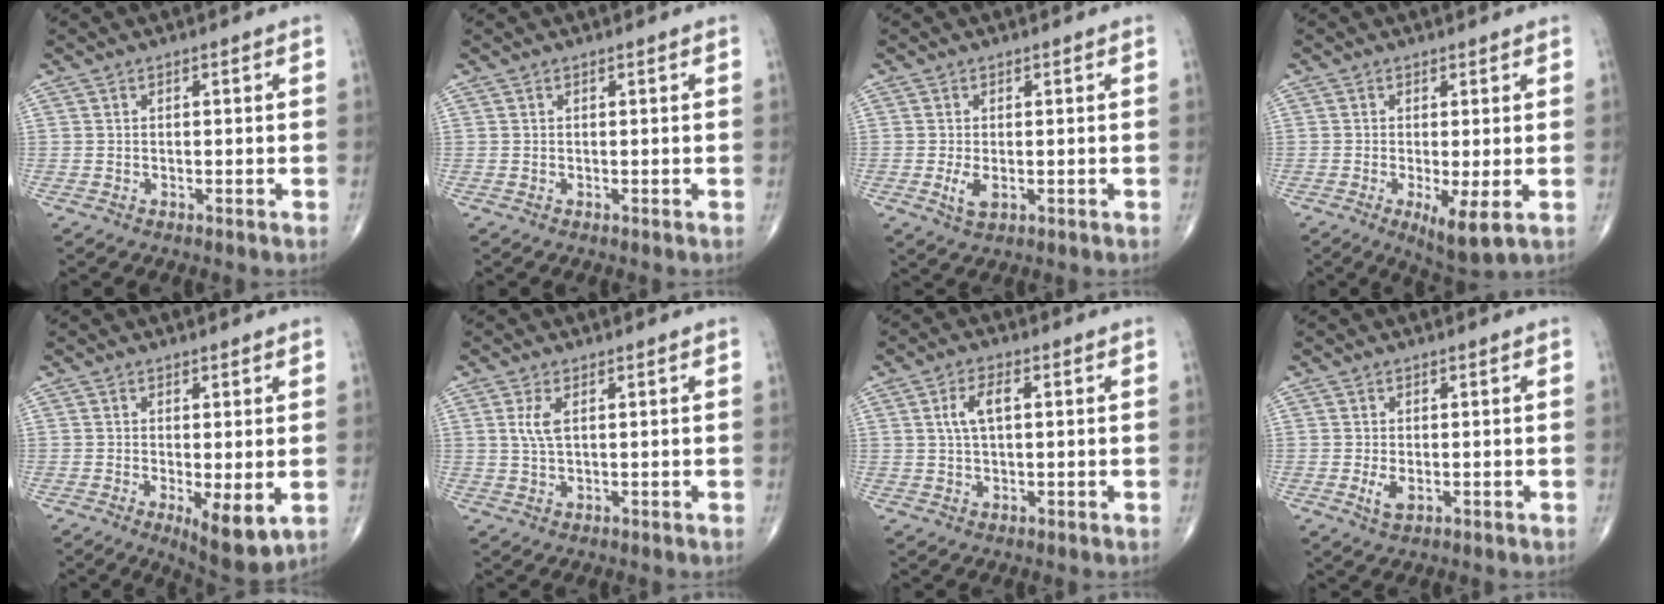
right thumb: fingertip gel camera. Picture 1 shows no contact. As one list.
[{"total": 0.0}, {"total": 3.0, "force": [-0.6, 1.5, 2.5], "torque": [-0.053, -0.007, -0.008]}, {"total": 6.2, "force": [-1.5, 1.5, 5.8], "torque": [-0.102, -0.022, -0.024]}, {"total": 7.1, "force": [-1.4, 2.3, 6.5], "torque": [-0.098, -0.023, -0.017]}, {"total": 3.3, "force": [1.0, 1.3, 2.9], "torque": [-0.069, 0.001, 0.024]}, {"total": 5.0, "force": [1.2, 2.3, 4.3], "torque": [-0.089, 0.007, 0.021]}, {"total": 2.5, "force": [-0.4, 1.3, 2.1], "torque": [-0.044, -0.007, -0.005]}]